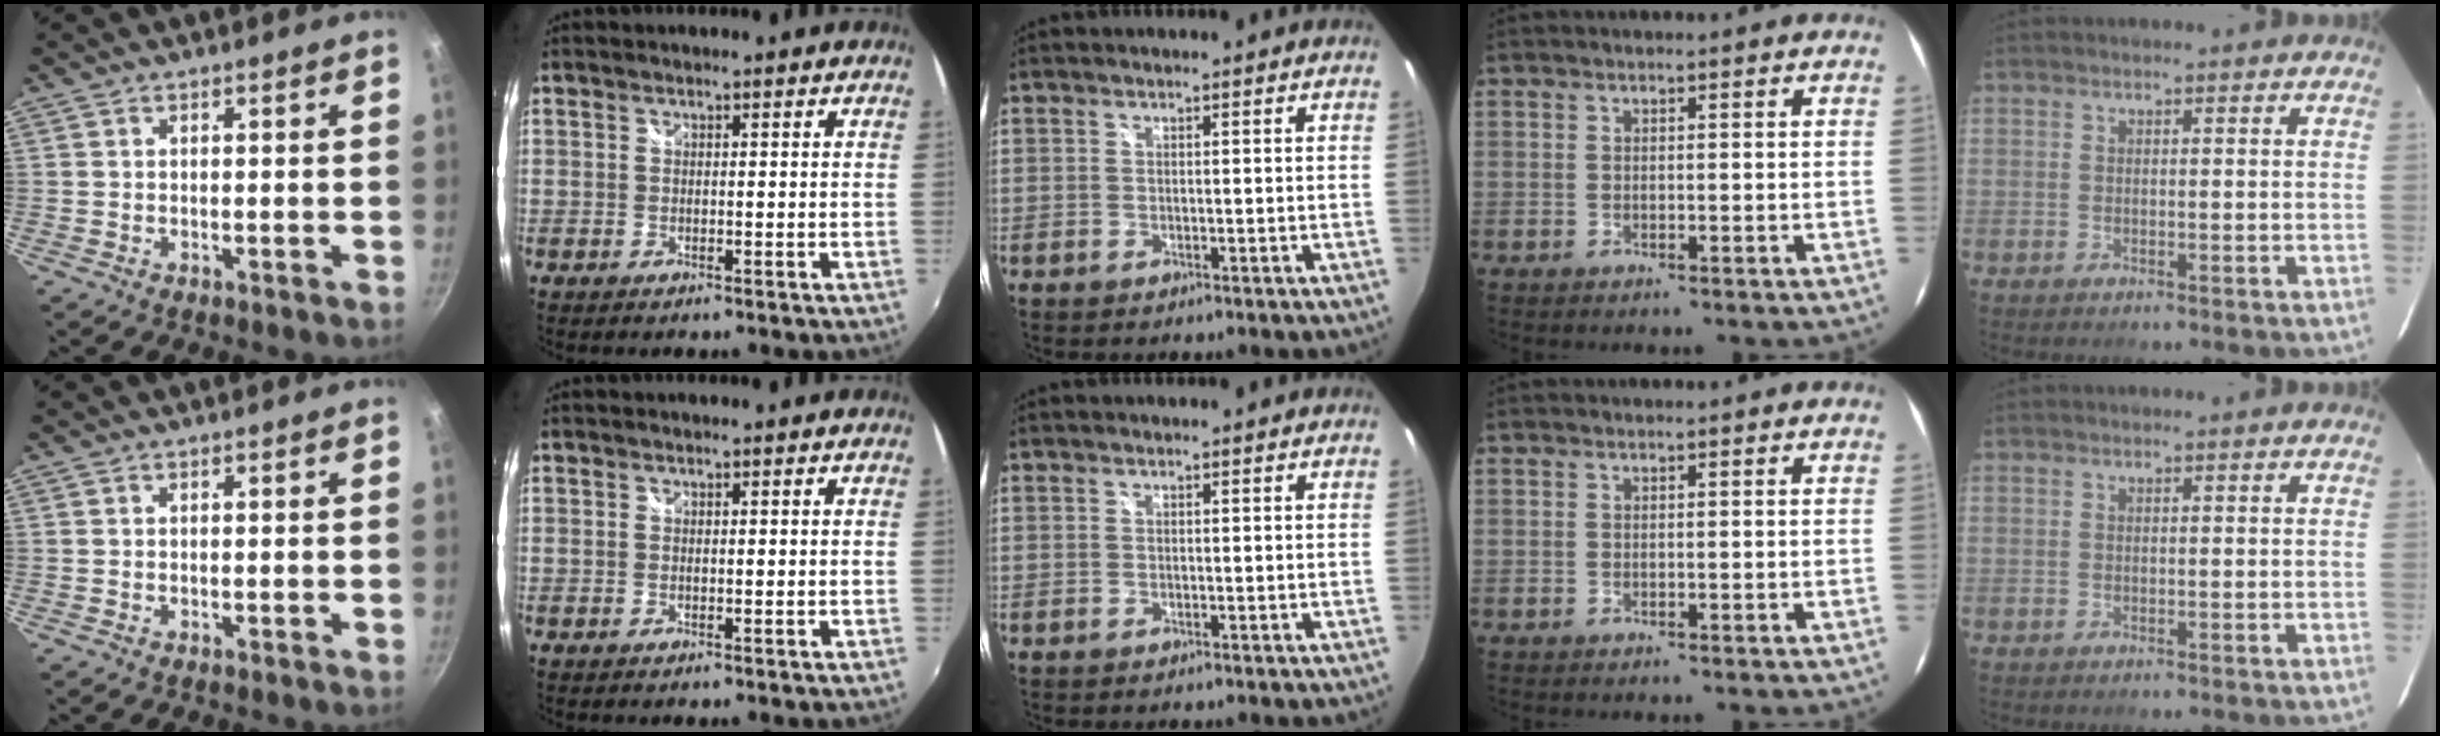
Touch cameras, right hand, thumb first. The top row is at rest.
{}